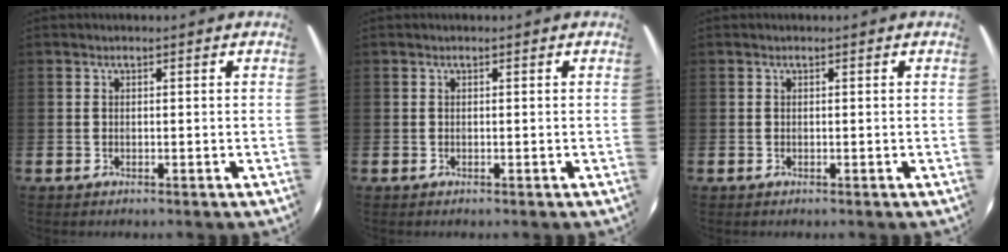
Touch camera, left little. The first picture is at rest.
{"total": 0.0}
{"total": 0.0}